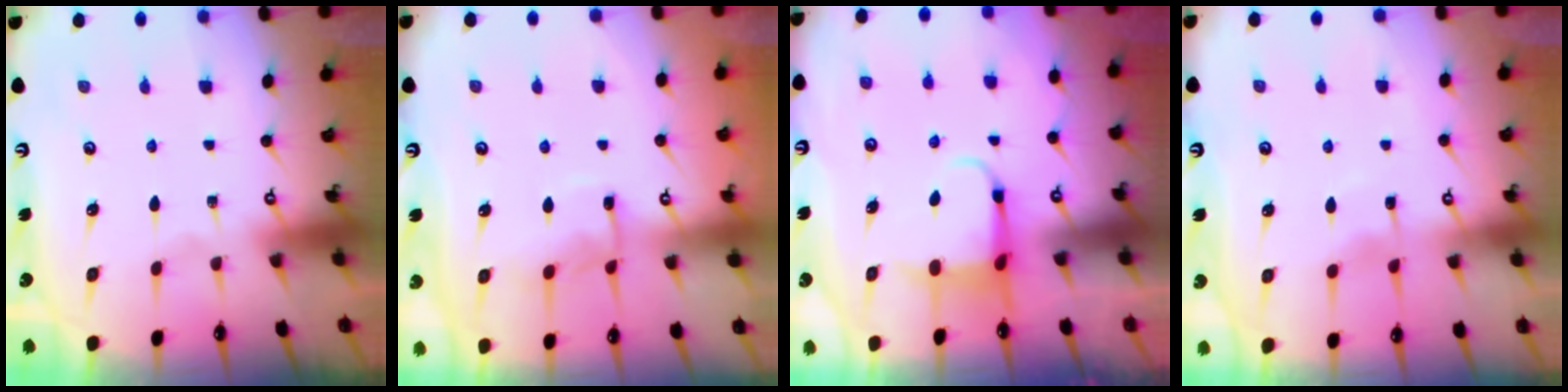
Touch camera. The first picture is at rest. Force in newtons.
{"total": 8.2, "press": 8.1, "slide": 0.9}
{"total": 4.5, "press": 4.5, "slide": 0.5}
{"total": 5.3, "press": 5.3, "slide": 0.4}